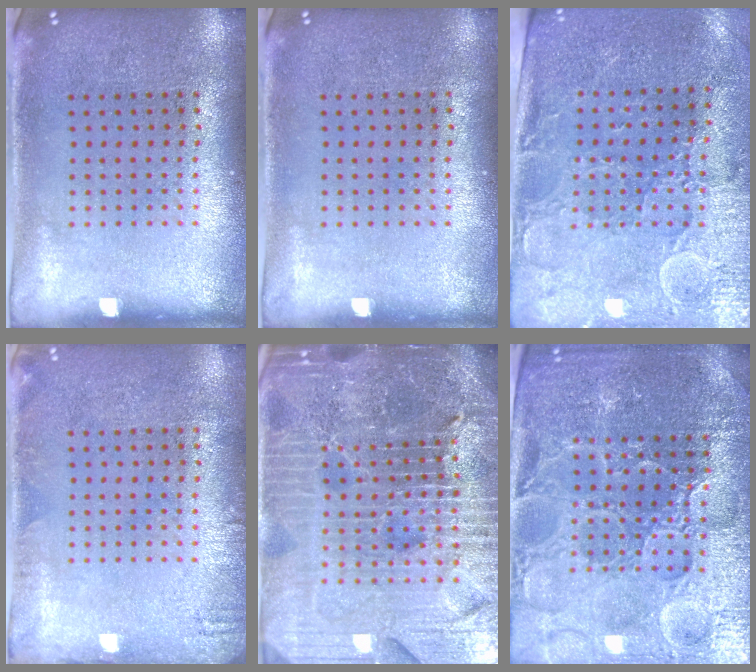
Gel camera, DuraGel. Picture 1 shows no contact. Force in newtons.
{"total": 0.0}
{"total": 3.1, "press": 2.9, "slide": 1.2}
{"total": 1.1, "press": 1.1, "slide": 0.2}
{"total": 6.9, "press": 6.0, "slide": 3.4}
{"total": 5.1, "press": 4.8, "slide": 1.8}